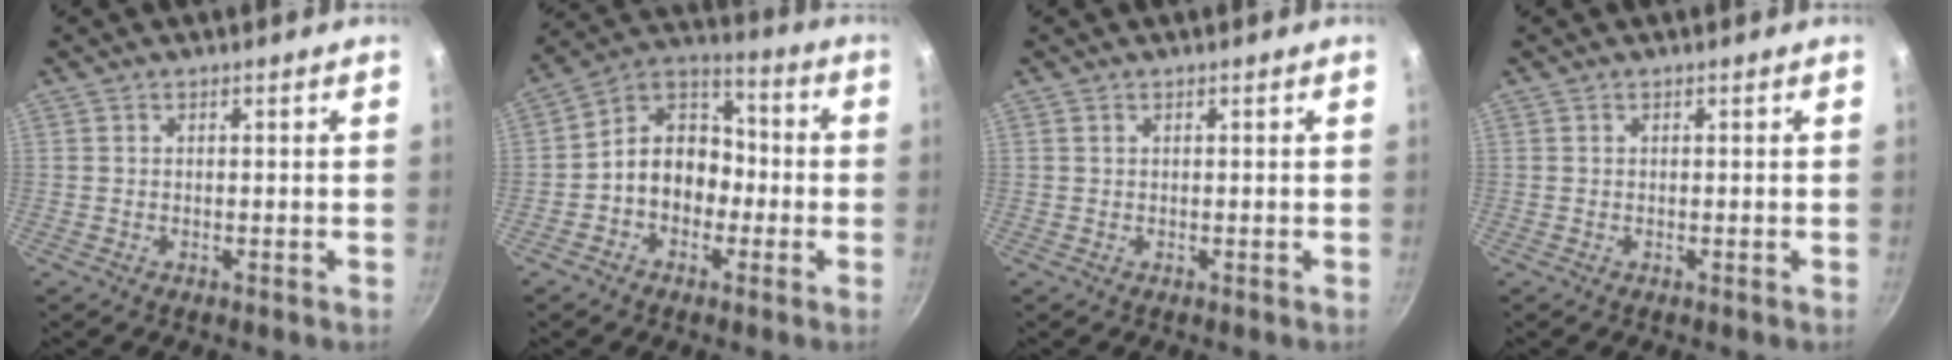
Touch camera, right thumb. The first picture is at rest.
{"total": 11.9, "force": [-2.4, 9.4, 6.8], "torque": [-0.064, 0.052, -0.061]}
{"total": 0.0}
{"total": 0.0}